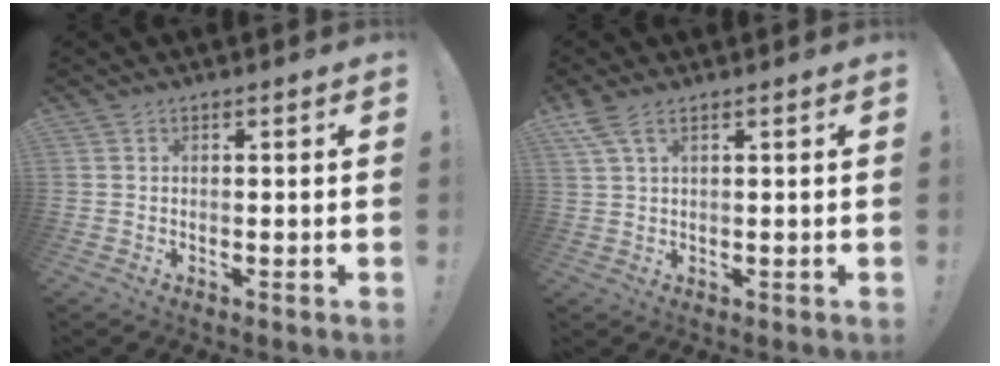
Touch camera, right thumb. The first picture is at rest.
{"total": 4.4, "force": [2.6, 1.4, 3.3], "torque": [-0.070, -0.003, 0.051]}